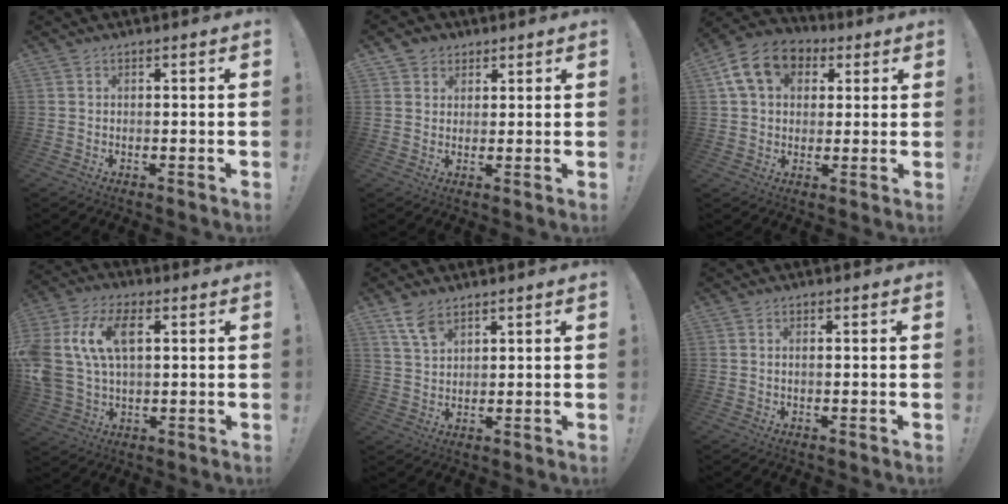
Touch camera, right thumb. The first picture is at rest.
{"total": 3.7, "force": [2.0, 3.2, 0.2], "torque": [0.001, -0.008, 0.035]}
{"total": 14.2, "force": [5.0, 10.5, 8.1], "torque": [-0.120, -0.005, 0.099]}
{"total": 15.6, "force": [4.1, 9.8, 11.4], "torque": [-0.236, 0.003, 0.074]}
{"total": 6.3, "force": [4.4, 3.0, 3.4], "torque": [-0.060, -0.021, 0.082]}
{"total": 1.0, "force": [-0.1, 0.2, 1.0], "torque": [-0.024, 0.003, -0.001]}